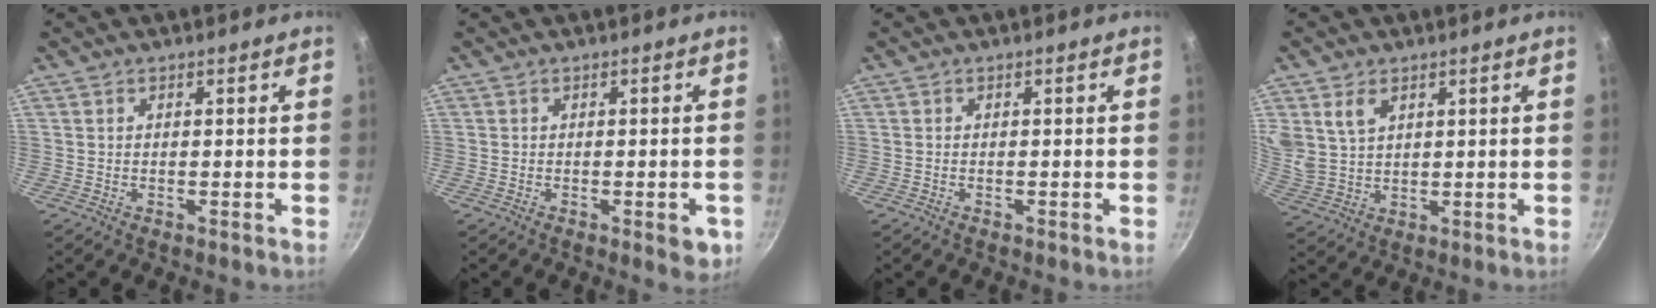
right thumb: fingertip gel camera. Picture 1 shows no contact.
{"total": 3.9, "force": [-1.5, 1.6, 3.2], "torque": [-0.034, 0.002, -0.017]}
{"total": 0.0}
{"total": 5.9, "force": [2.7, 3.9, 3.5], "torque": [-0.059, -0.013, 0.063]}